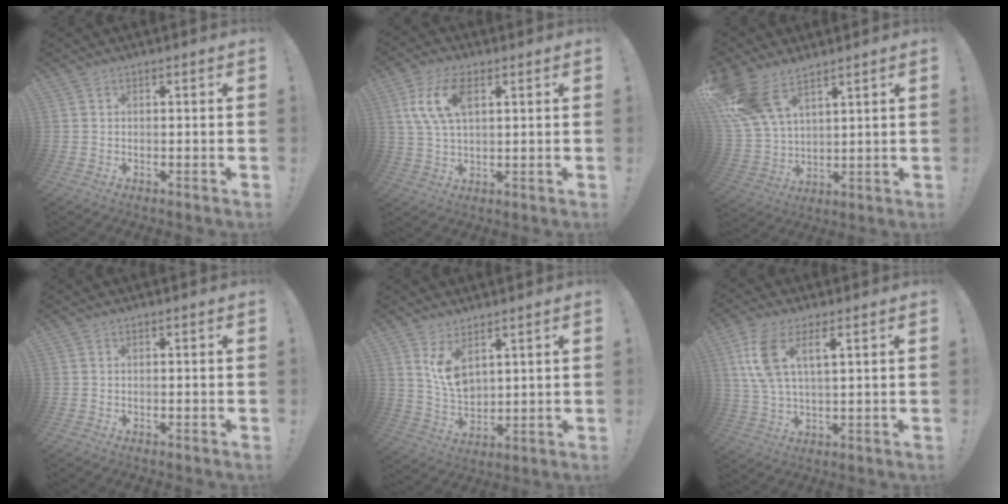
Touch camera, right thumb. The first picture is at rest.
{"total": 11.1, "force": [3.6, 5.7, 8.8], "torque": [-0.170, -0.001, 0.064]}
{"total": 15.4, "force": [10.6, 7.7, 8.2], "torque": [-0.175, -0.055, 0.200]}
{"total": 0.0}
{"total": 8.8, "force": [5.4, 4.5, 5.3], "torque": [-0.096, -0.035, 0.102]}
{"total": 10.6, "force": [4.5, 4.3, 8.6], "torque": [-0.169, -0.008, 0.081]}